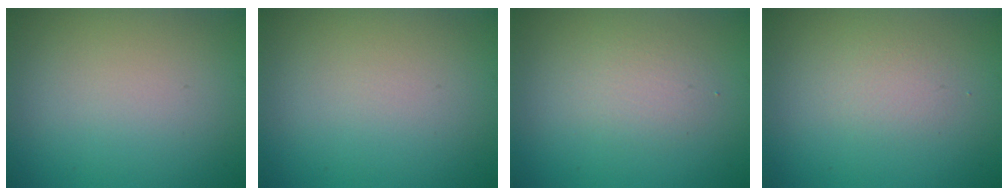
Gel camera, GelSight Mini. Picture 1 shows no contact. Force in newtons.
{"total": 0.0}
{"total": 1.8, "press": 1.8, "slide": 0.0}
{"total": 1.4, "press": 1.4, "slide": 0.0}